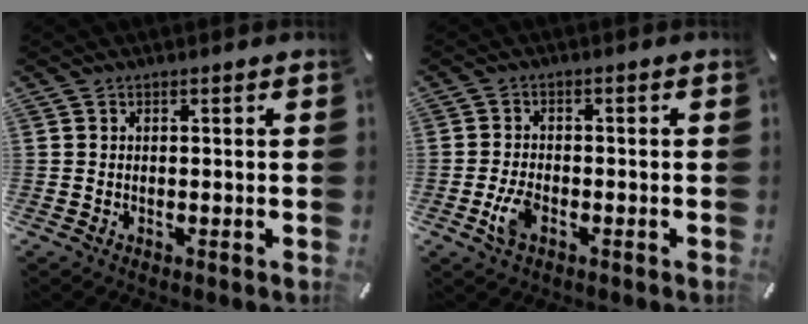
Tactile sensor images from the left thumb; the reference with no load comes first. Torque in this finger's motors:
{"motor_torque": [0.50, 1.26, 0.07, 0.11, 0.18]}